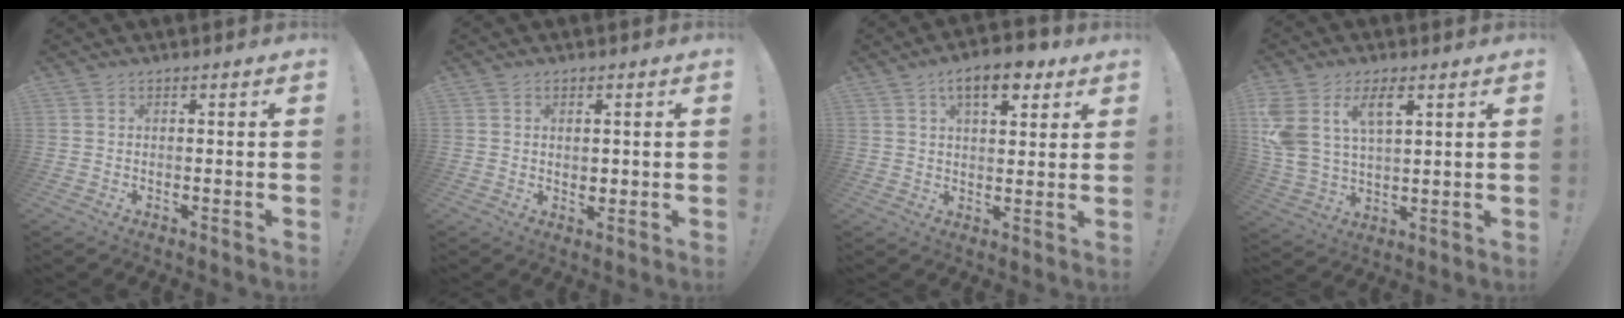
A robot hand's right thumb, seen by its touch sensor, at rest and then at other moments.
{"total": 1.7, "force": [0.8, 1.1, 1.0], "torque": [-0.005, -0.004, 0.012]}
{"total": 10.1, "force": [5.5, 4.6, 7.2], "torque": [-0.098, -0.014, 0.093]}
{"total": 10.9, "force": [5.8, 5.9, 7.2], "torque": [-0.159, -0.021, 0.105]}